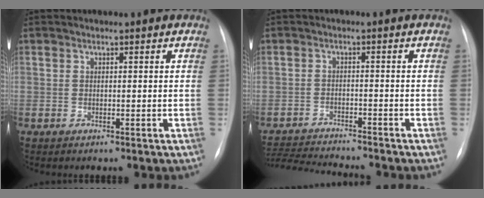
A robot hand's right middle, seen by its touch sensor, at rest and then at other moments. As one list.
[{"total": 9.9, "force": [-9.5, -0.4, 2.8], "torque": [-0.047, -0.006, -0.155]}]